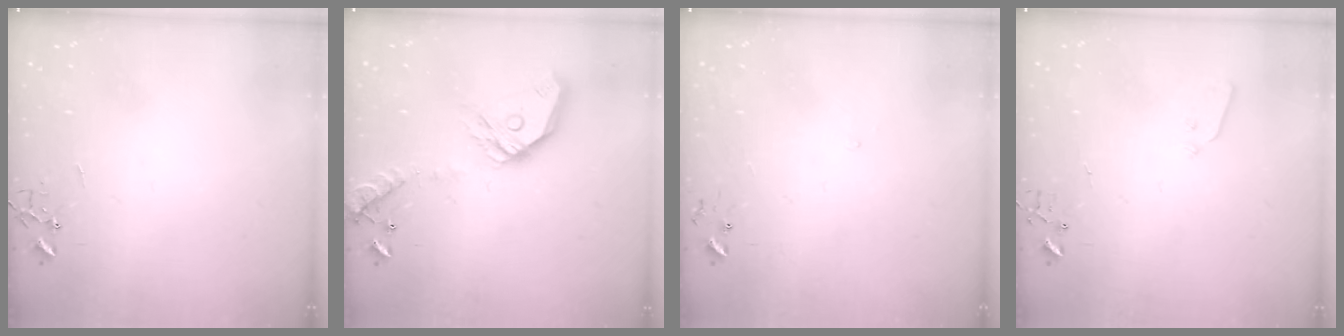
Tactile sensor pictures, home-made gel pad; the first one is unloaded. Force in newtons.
{"total": 17.4, "press": 17.2, "slide": 2.7}
{"total": 5.4, "press": 5.4, "slide": 0.6}
{"total": 3.7, "press": 3.7, "slide": 0.6}